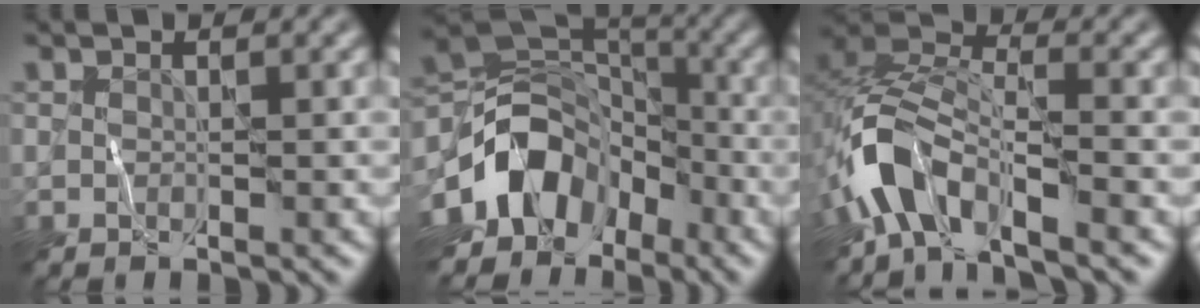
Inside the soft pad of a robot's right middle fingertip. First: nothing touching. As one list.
[{"total": 10.6, "force": [-4.9, 7.4, 5.8], "torque": [-0.100, 0.007, -0.102]}, {"total": 6.2, "force": [-4.0, 2.6, 3.9], "torque": [-0.072, 0.006, -0.089]}]